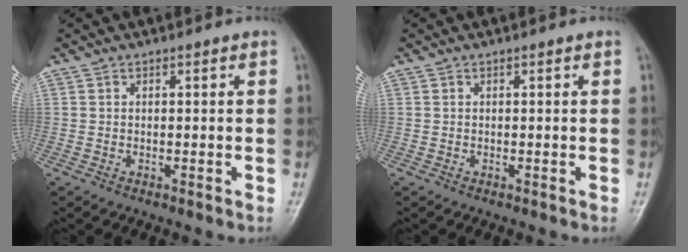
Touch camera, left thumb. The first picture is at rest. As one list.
[{"total": 0.0}]